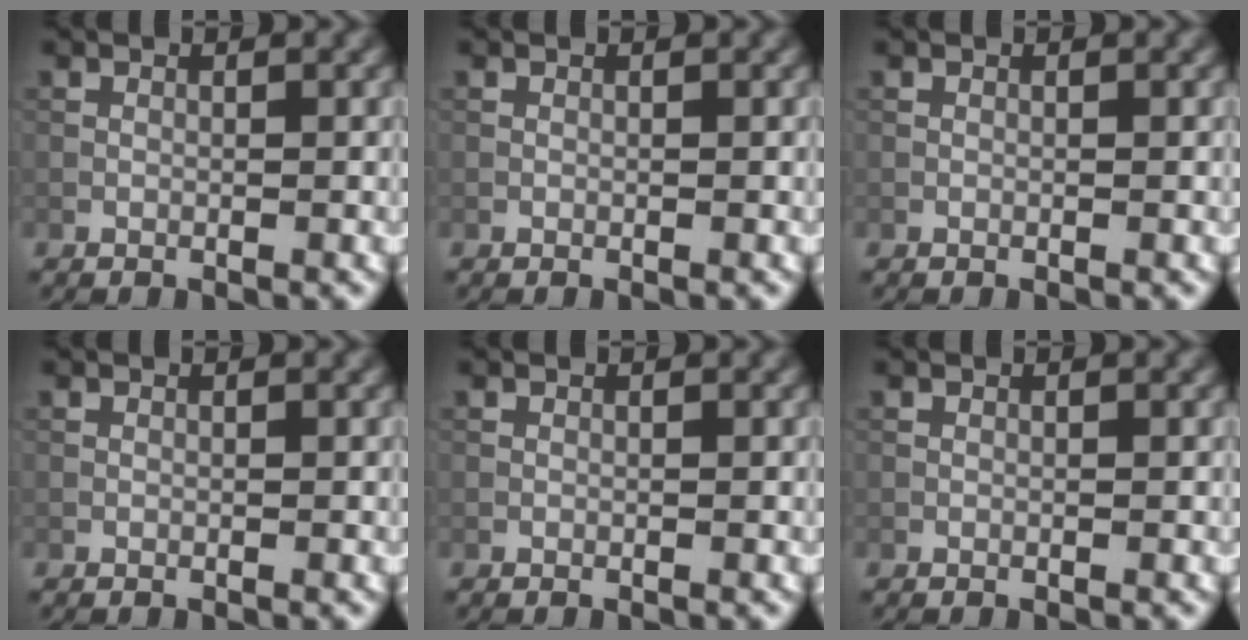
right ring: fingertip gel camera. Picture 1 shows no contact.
{"total": 0.0}
{"total": 0.0}
{"total": 0.0}
{"total": 0.0}
{"total": 0.0}